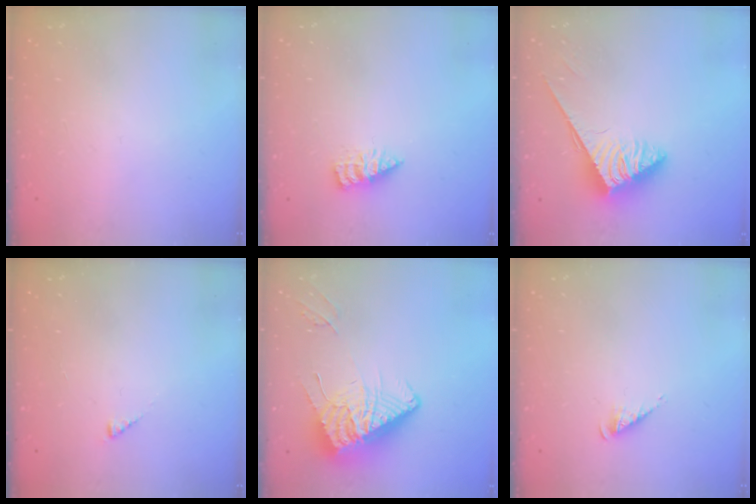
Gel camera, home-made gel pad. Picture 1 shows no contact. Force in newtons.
{"total": 2.9, "press": 2.8, "slide": 0.4}
{"total": 3.6, "press": 3.5, "slide": 0.6}
{"total": 2.2, "press": 2.2, "slide": 0.4}
{"total": 13.7, "press": 13.6, "slide": 1.3}
{"total": 3.6, "press": 3.6, "slide": 0.4}